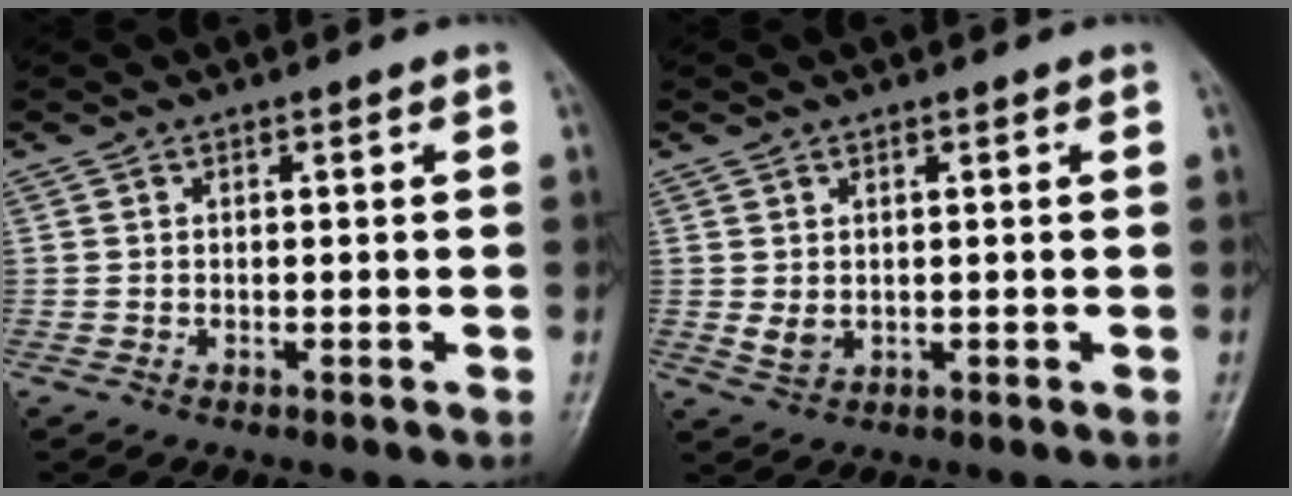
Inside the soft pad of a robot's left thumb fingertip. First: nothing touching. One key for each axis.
{"total": 2.5, "fx": 0.5, "fy": 1.5, "fz": 1.9, "tx": -0.027, "ty": -0.007, "tz": 0.017}